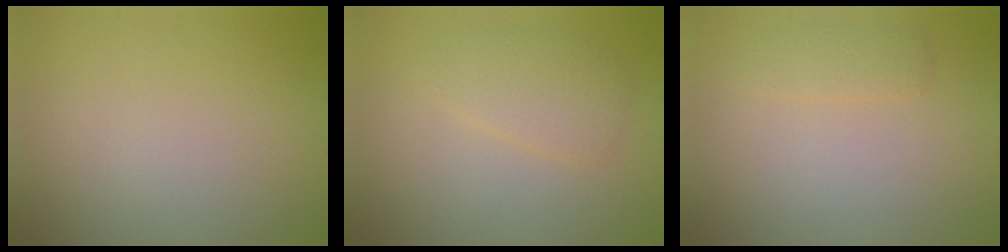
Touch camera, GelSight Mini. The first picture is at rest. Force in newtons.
{"total": 2.6, "press": 2.6, "slide": 0.1}
{"total": 1.5, "press": 1.5, "slide": 0.1}